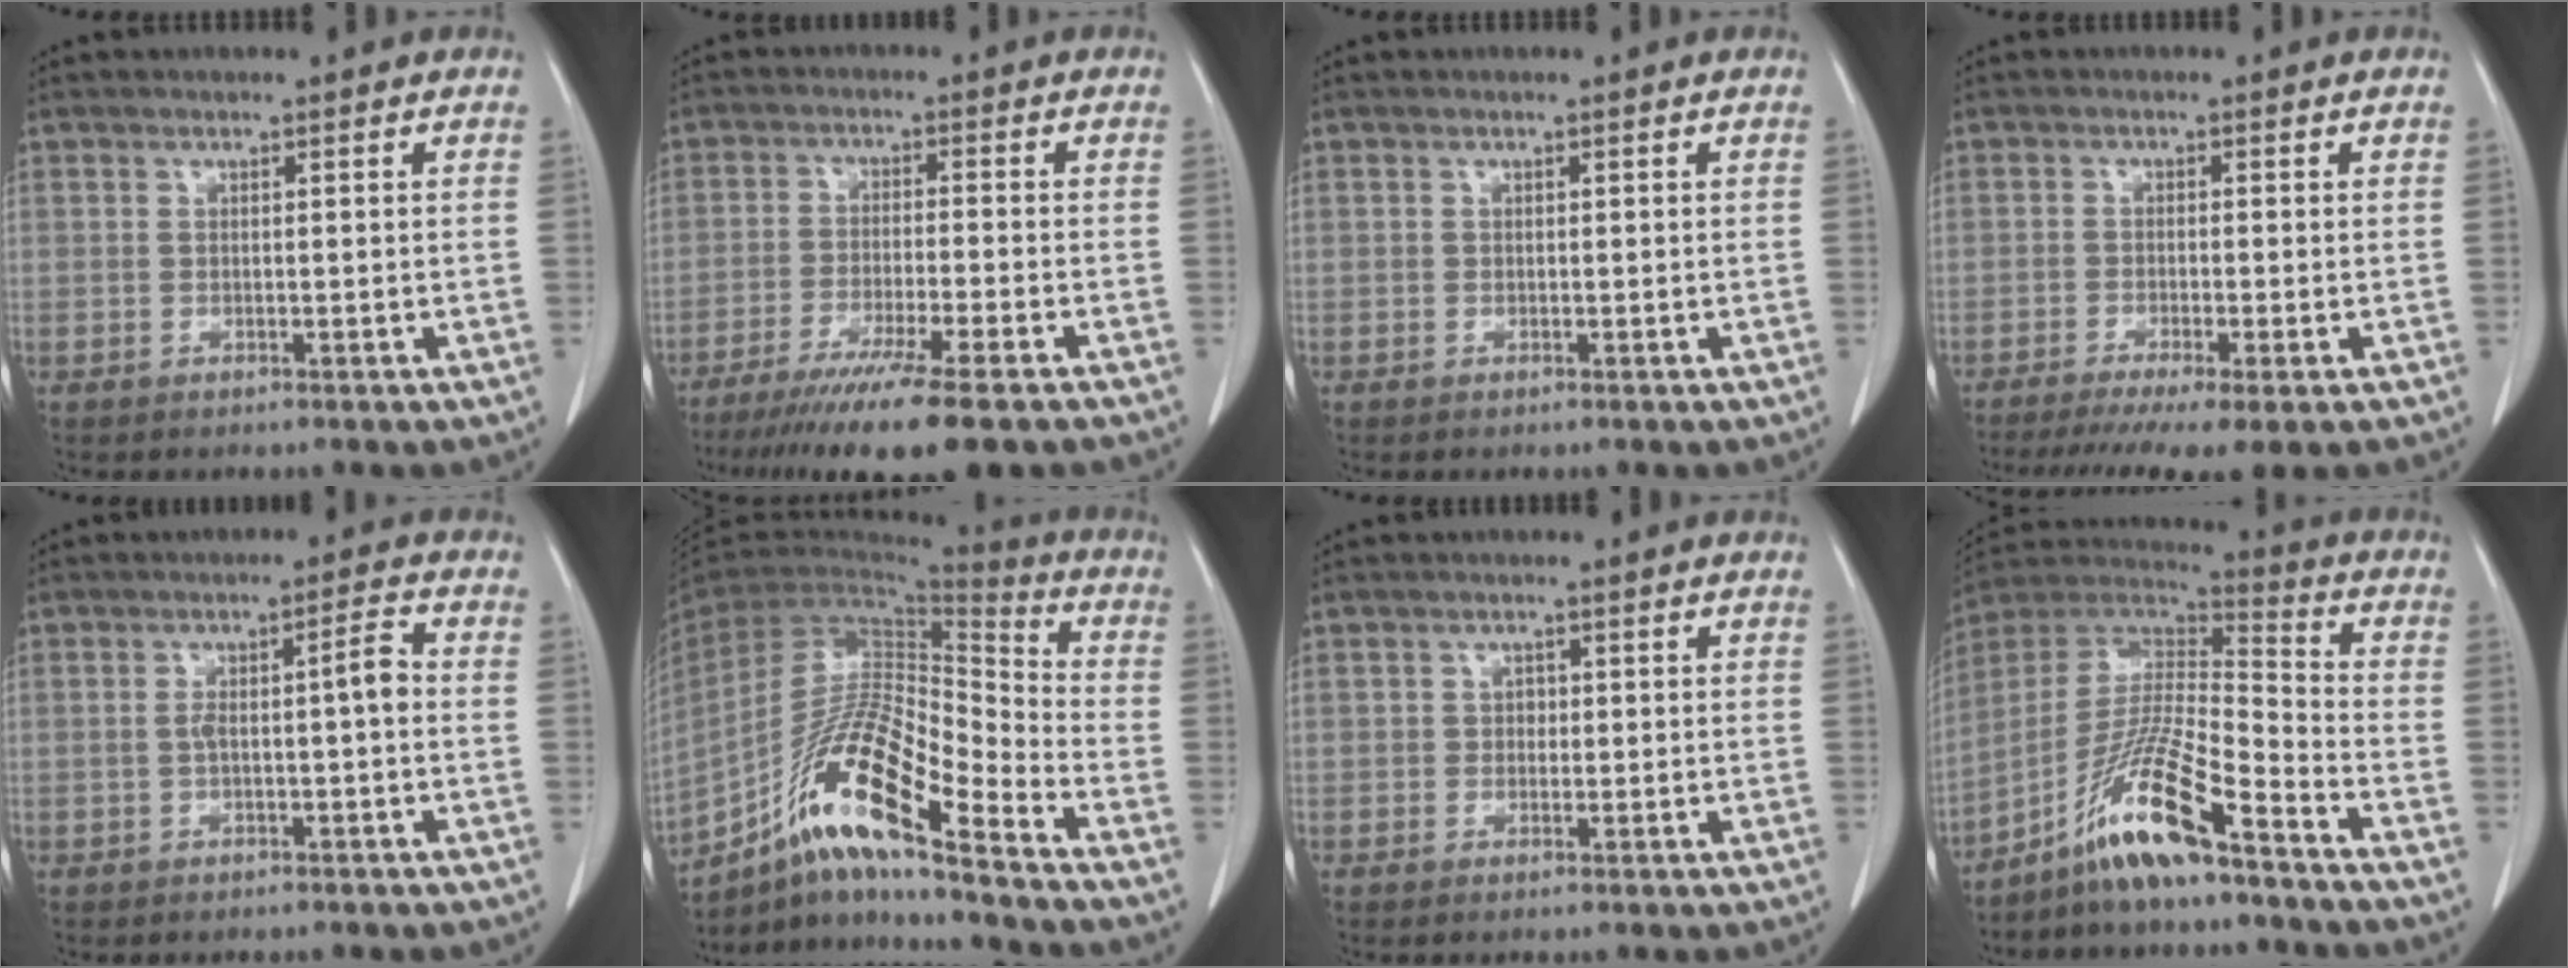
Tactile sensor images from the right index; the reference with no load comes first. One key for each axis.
{"total": 13.5, "fx": -10.0, "fy": 0.1, "fz": 9.1, "tx": -0.144, "ty": -0.039, "tz": -0.158}
{"total": 0.0}
{"total": 8.3, "fx": -5.9, "fy": 0.5, "fz": 5.9, "tx": -0.089, "ty": -0.016, "tz": -0.093}
{"total": 4.0, "fx": -0.4, "fy": 0.4, "fz": 4.0, "tx": -0.066, "ty": 0.016, "tz": -0.004}
{"total": 17.2, "fx": -11.0, "fy": 1.9, "fz": 13.1, "tx": -0.255, "ty": -0.004, "tz": -0.198}
{"total": 1.1, "fx": 0.0, "fy": 1.0, "fz": 0.5, "tx": -0.004, "ty": 0.004, "tz": -0.002}
{"total": 13.4, "fx": -9.0, "fy": 0.7, "fz": 9.9, "tx": -0.197, "ty": 0.001, "tz": -0.170}